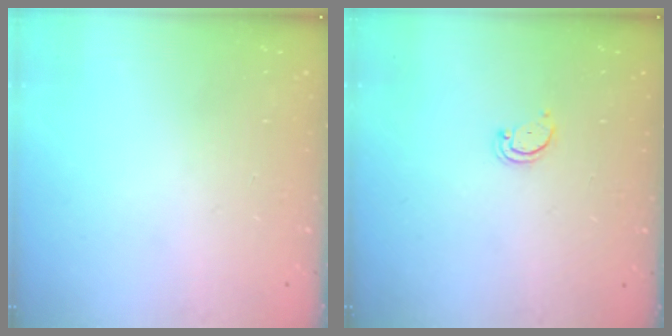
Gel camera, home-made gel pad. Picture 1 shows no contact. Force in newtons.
{"total": 2.2, "press": 2.2, "slide": 0.4}